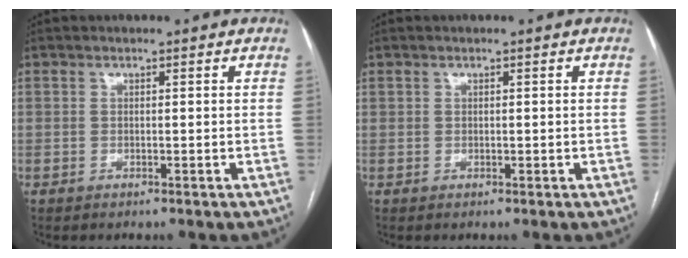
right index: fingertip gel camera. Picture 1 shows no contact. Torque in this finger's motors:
{"motor_torque": [-0.13, 0.10, 0.01, 0.00]}